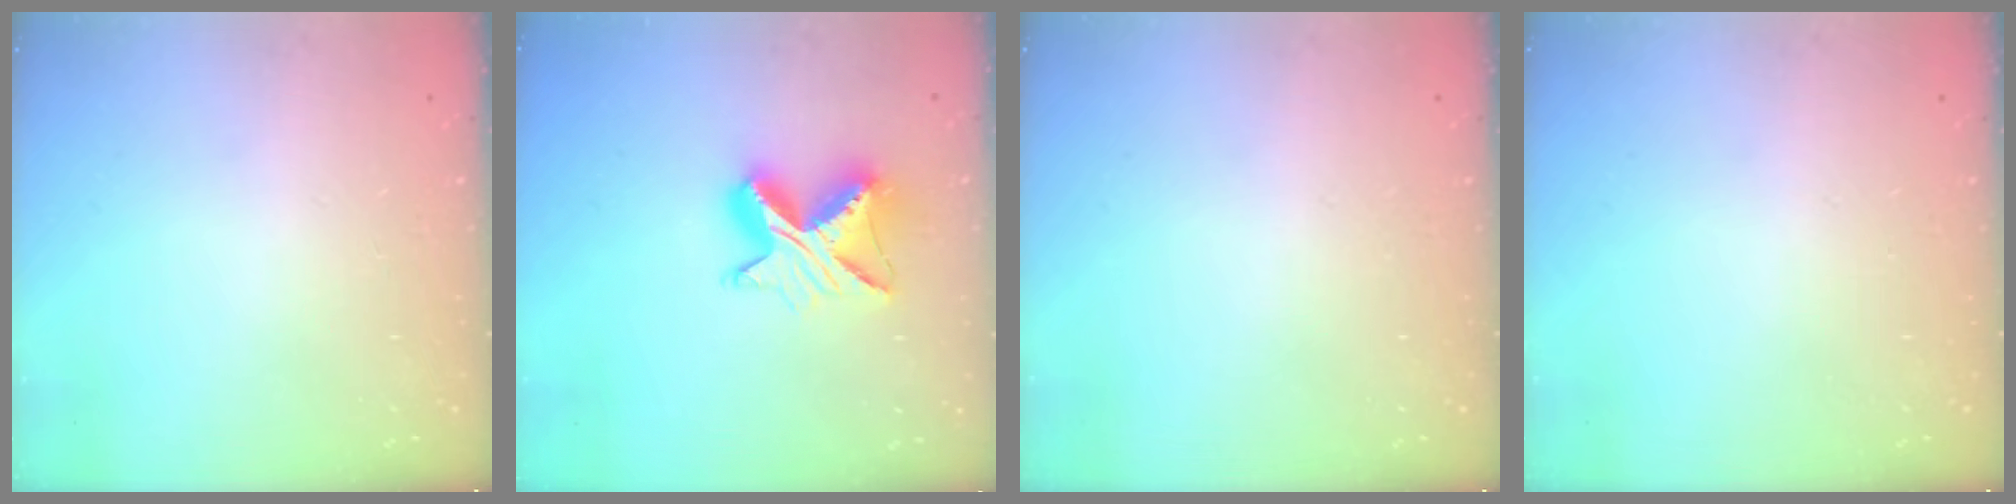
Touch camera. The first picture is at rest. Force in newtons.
{"total": 9.8, "press": 9.8, "slide": 1.0}
{"total": 0.0}
{"total": 0.0}